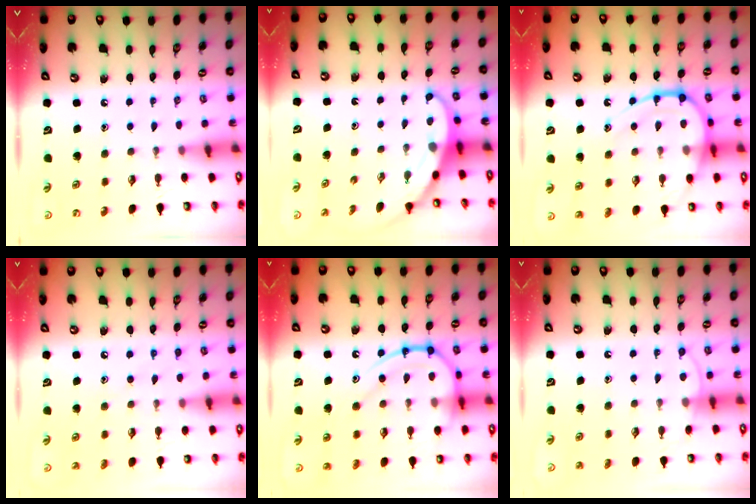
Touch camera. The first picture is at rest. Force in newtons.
{"total": 3.7, "press": 3.7, "slide": 0.4}
{"total": 16.8, "press": 16.8, "slide": 1.5}
{"total": 8.2, "press": 8.2, "slide": 0.7}
{"total": 17.5, "press": 17.4, "slide": 1.8}
{"total": 5.7, "press": 5.7, "slide": 0.6}